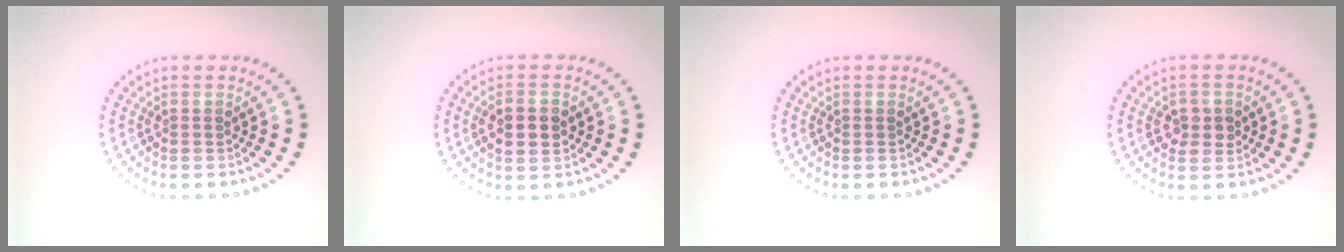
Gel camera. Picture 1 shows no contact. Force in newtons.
{"total": 2.8, "press": 2.8, "slide": 0.3}
{"total": 0.0}
{"total": 2.2, "press": 2.2, "slide": 0.4}